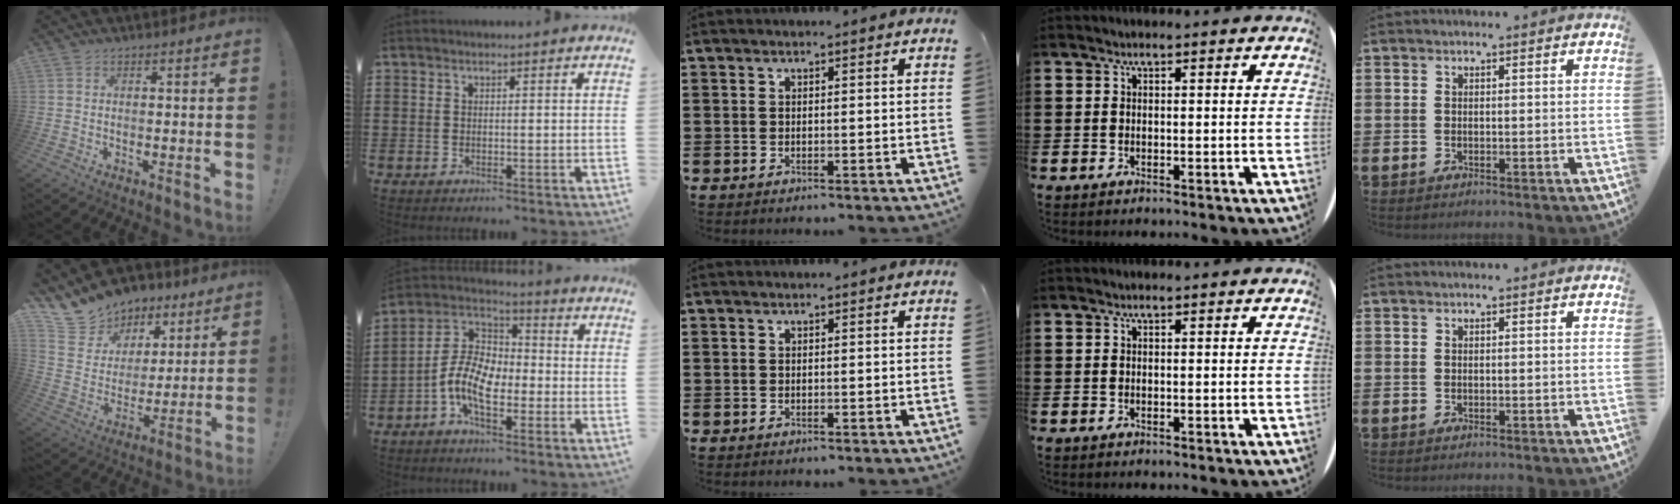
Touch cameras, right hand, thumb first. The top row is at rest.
{"thumb": {"total": 12.6, "force": [9.6, 8.0, 1.5], "torque": [-0.037, -0.080, 0.189]}, "index": {"total": 9.3, "force": [-3.4, 4.8, 7.2], "torque": [-0.183, -0.007, -0.076]}}